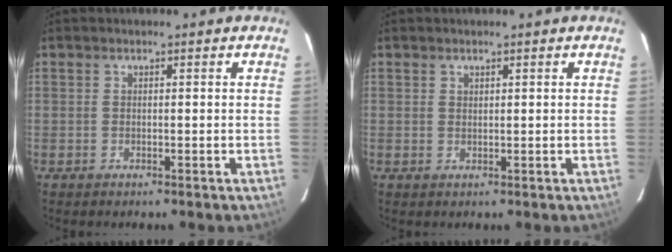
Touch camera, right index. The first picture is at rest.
{"total": 0.6, "force": [0.4, 0.4, 0.0], "torque": [0.000, 0.002, 0.009]}